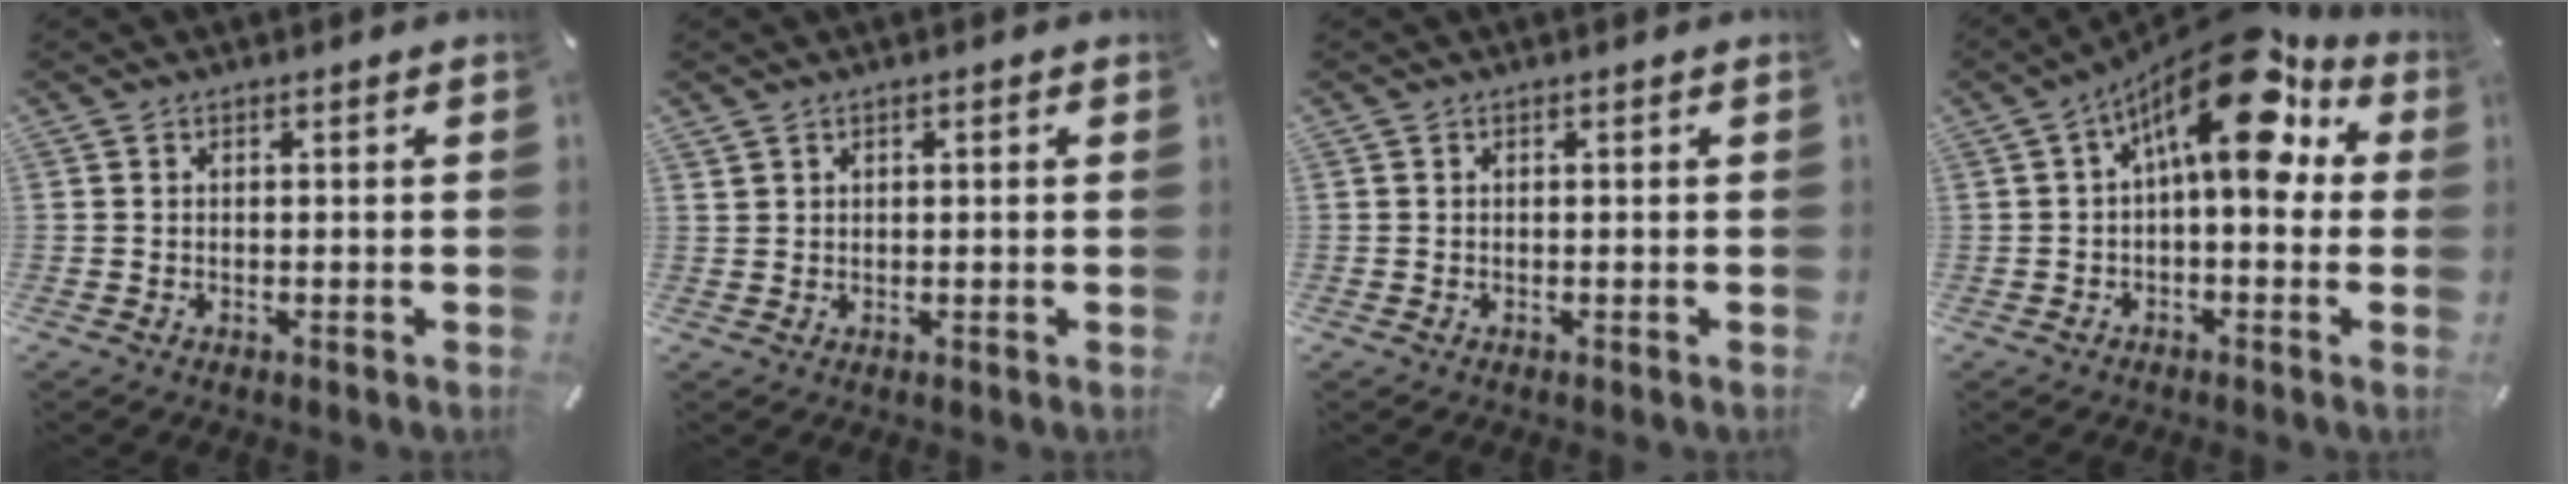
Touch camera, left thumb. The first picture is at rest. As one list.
[{"total": 1.0, "force": [0.6, 0.7, 0.2], "torque": [-0.005, 0.000, 0.012]}, {"total": 0.0}, {"total": 17.7, "force": [6.9, 7.5, 14.5], "torque": [-0.219, -0.041, 0.108]}]